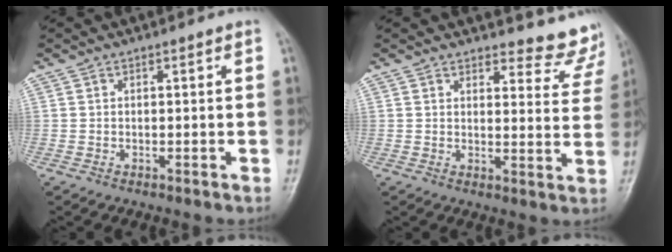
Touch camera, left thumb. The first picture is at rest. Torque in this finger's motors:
{"motor_torque": [-0.17, -0.15, -0.04, -0.03, 0.04]}